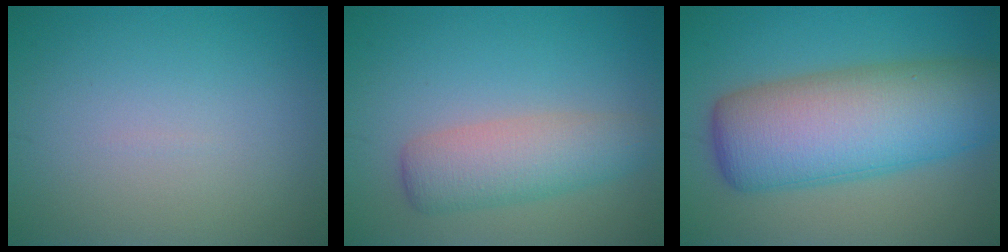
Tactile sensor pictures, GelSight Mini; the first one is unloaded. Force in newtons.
{"total": 4.5, "press": 4.5, "slide": 0.1}
{"total": 11.5, "press": 11.5, "slide": 0.3}